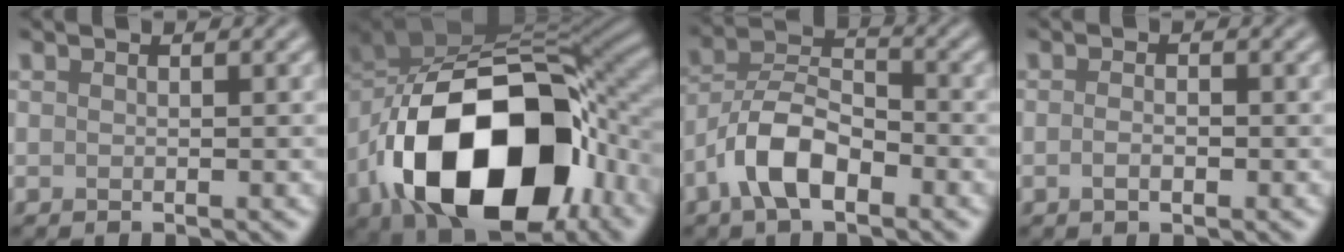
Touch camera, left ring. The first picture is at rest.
{"total": 17.9, "force": [-6.3, 10.8, 12.8], "torque": [-0.221, -0.017, -0.103]}
{"total": 5.9, "force": [-3.0, 2.9, 4.1], "torque": [-0.069, 0.013, -0.066]}
{"total": 1.1, "force": [-0.4, 0.5, 0.9], "torque": [-0.019, -0.002, -0.011]}